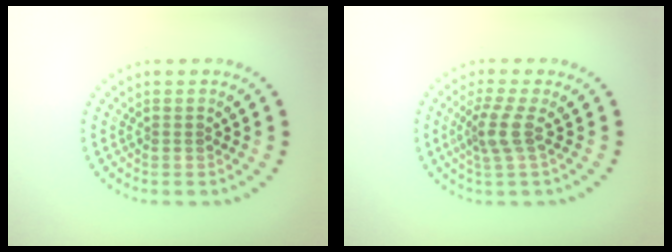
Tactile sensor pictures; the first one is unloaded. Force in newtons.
{"total": 2.5, "press": 1.9, "slide": 1.6}